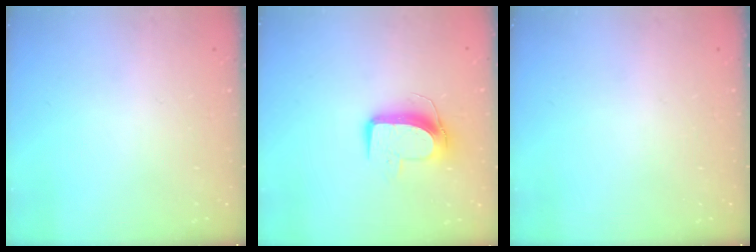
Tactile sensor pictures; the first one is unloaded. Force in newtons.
{"total": 9.8, "press": 9.8, "slide": 0.4}
{"total": 0.0}